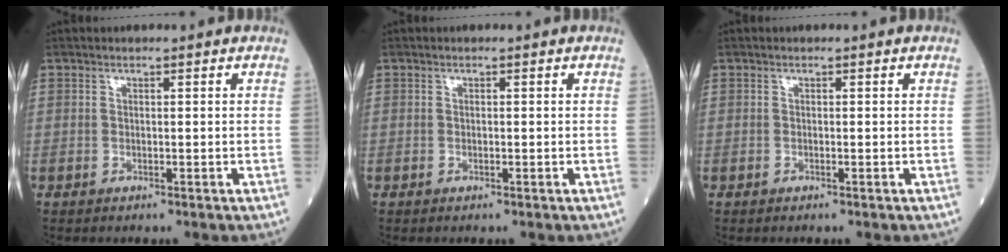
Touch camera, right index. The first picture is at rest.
{"total": 0.0}
{"total": 0.0}